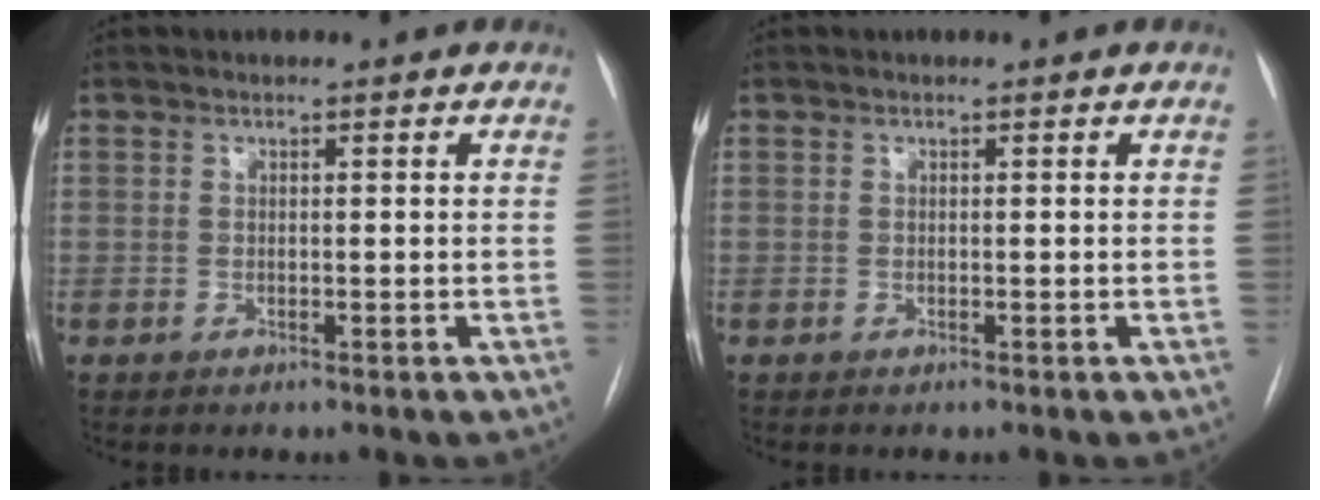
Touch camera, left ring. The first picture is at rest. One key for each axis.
{"total": 0.0}